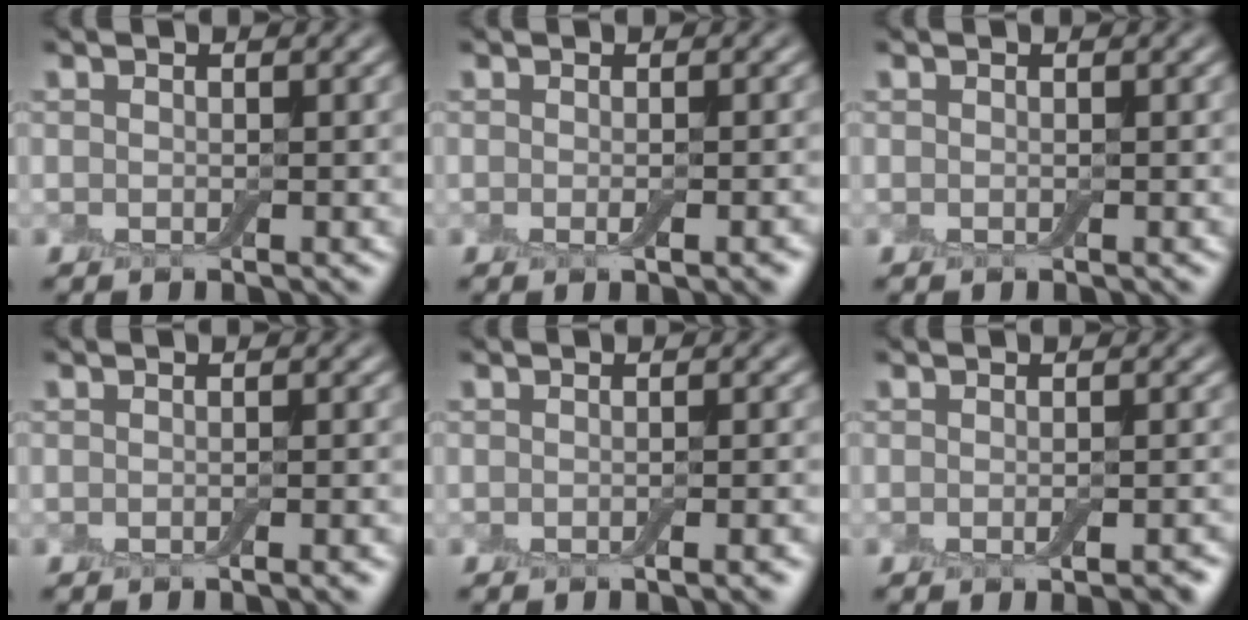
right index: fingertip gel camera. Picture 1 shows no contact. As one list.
[{"total": 2.0, "force": [-0.5, 0.5, 1.8], "torque": [-0.020, -0.001, -0.008]}, {"total": 0.0}, {"total": 1.6, "force": [-0.8, 0.3, 1.3], "torque": [-0.008, 0.002, -0.012]}, {"total": 2.2, "force": [-1.0, 0.5, 1.8], "torque": [-0.013, 0.004, -0.015]}, {"total": 2.3, "force": [-0.9, 0.7, 2.0], "torque": [-0.024, -0.003, -0.012]}]